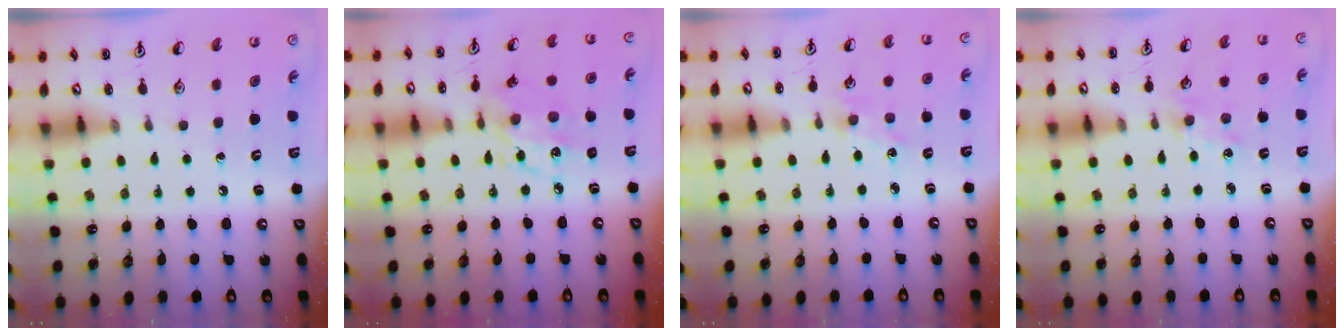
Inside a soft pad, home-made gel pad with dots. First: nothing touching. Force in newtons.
{"total": 8.4, "press": 8.4, "slide": 0.6}
{"total": 2.1, "press": 2.0, "slide": 0.4}
{"total": 2.5, "press": 2.4, "slide": 0.4}